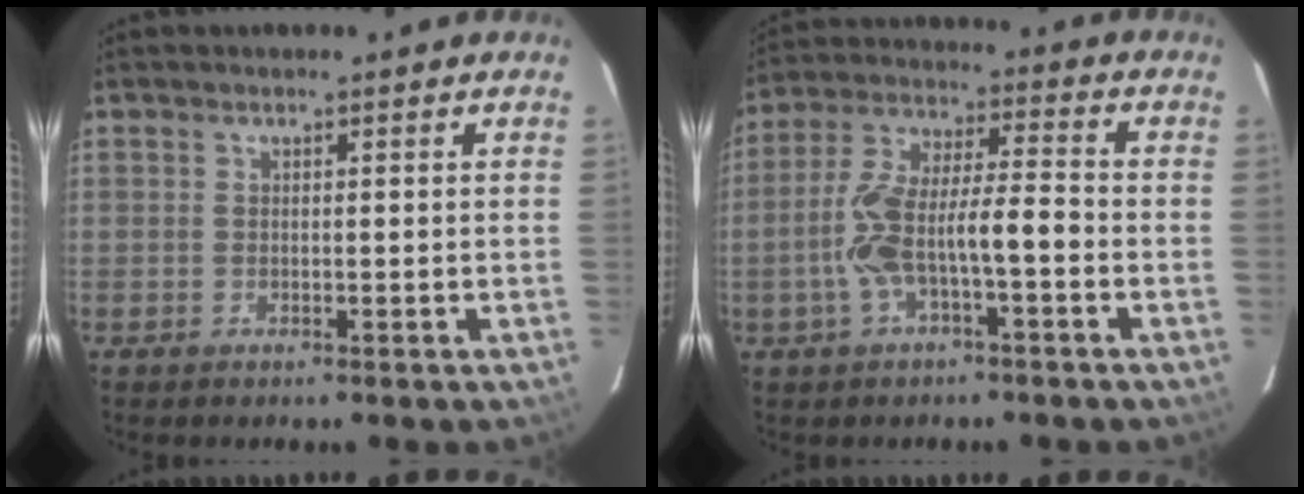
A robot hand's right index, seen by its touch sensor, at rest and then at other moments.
{"total": 10.4, "force": [-3.0, 2.4, 9.7], "torque": [-0.199, 0.026, -0.053]}